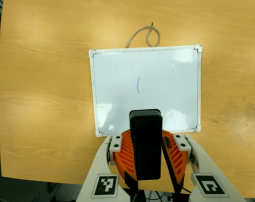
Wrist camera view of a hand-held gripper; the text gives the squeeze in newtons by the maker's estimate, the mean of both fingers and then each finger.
{"total": 8.9, "left": 9.3, "right": 8.6}